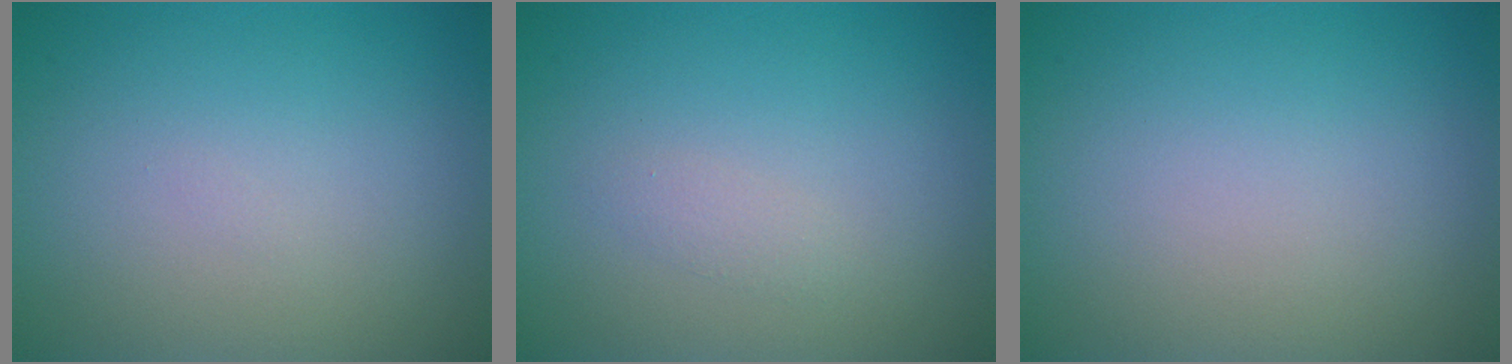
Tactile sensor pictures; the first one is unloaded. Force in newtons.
{"total": 0.8, "press": 0.8, "slide": 0.0}
{"total": 0.0}